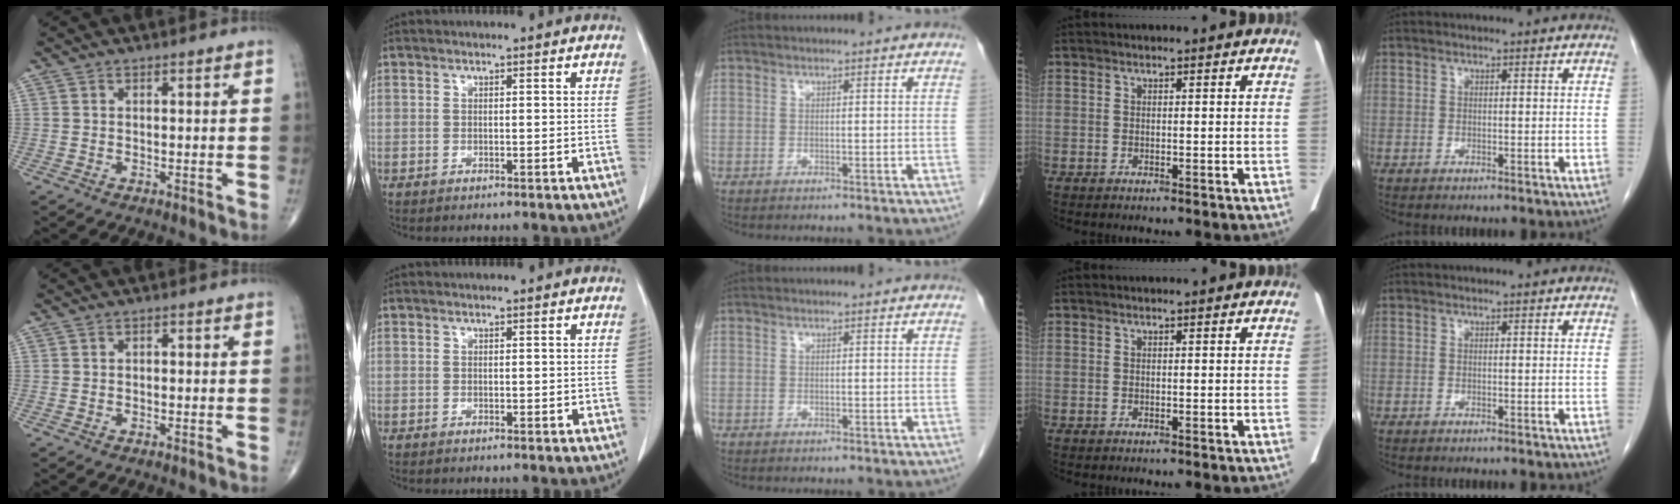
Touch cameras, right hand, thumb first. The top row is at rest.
{"thumb": {"total": 0.6, "force": [-0.1, 0.4, 0.4], "torque": [-0.003, 0.003, -0.004]}, "index": {"total": 0.7, "force": [0.2, 0.5, 0.5], "torque": [0.001, 0.001, 0.006]}}